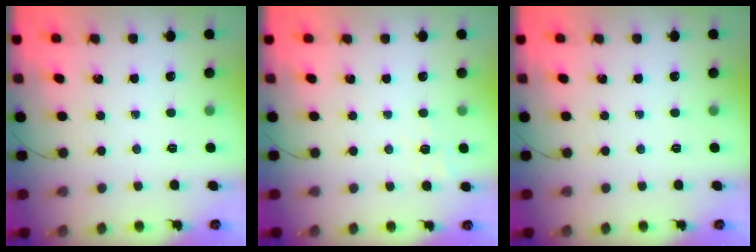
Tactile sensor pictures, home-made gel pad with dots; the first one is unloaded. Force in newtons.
{"total": 6.8, "press": 6.6, "slide": 1.6}
{"total": 0.0}